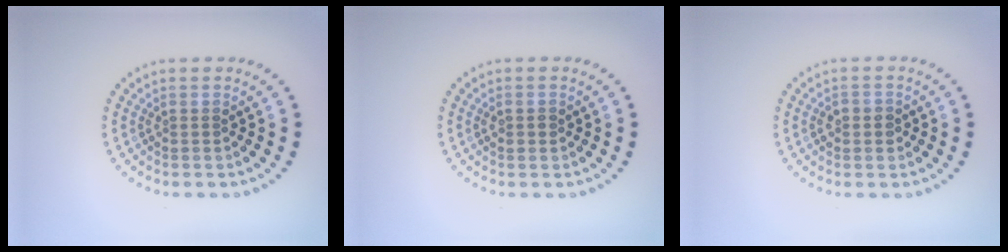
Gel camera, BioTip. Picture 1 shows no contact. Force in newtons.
{"total": 1.0, "press": 1.0, "slide": 0.1}
{"total": 1.6, "press": 1.6, "slide": 0.4}